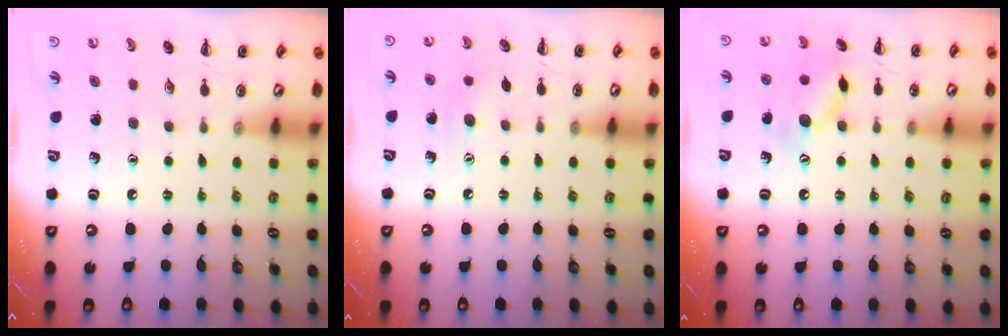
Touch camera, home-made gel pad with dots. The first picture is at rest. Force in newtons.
{"total": 6.8, "press": 6.6, "slide": 1.7}
{"total": 11.7, "press": 11.7, "slide": 0.5}